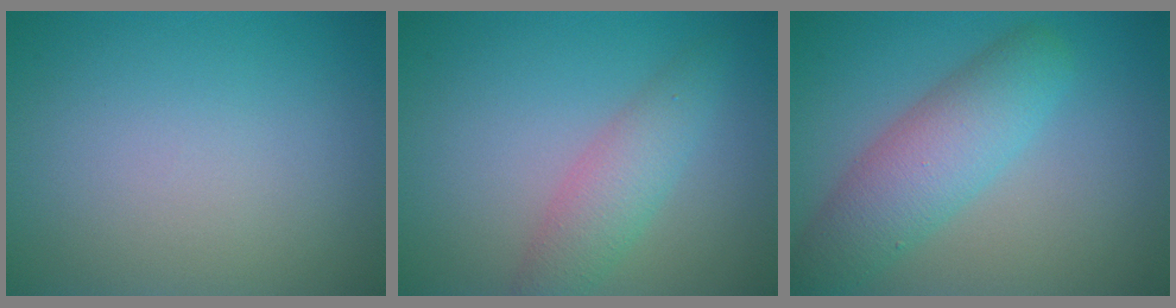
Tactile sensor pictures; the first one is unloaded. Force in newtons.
{"total": 3.3, "press": 3.3, "slide": 0.1}
{"total": 5.7, "press": 5.7, "slide": 0.2}